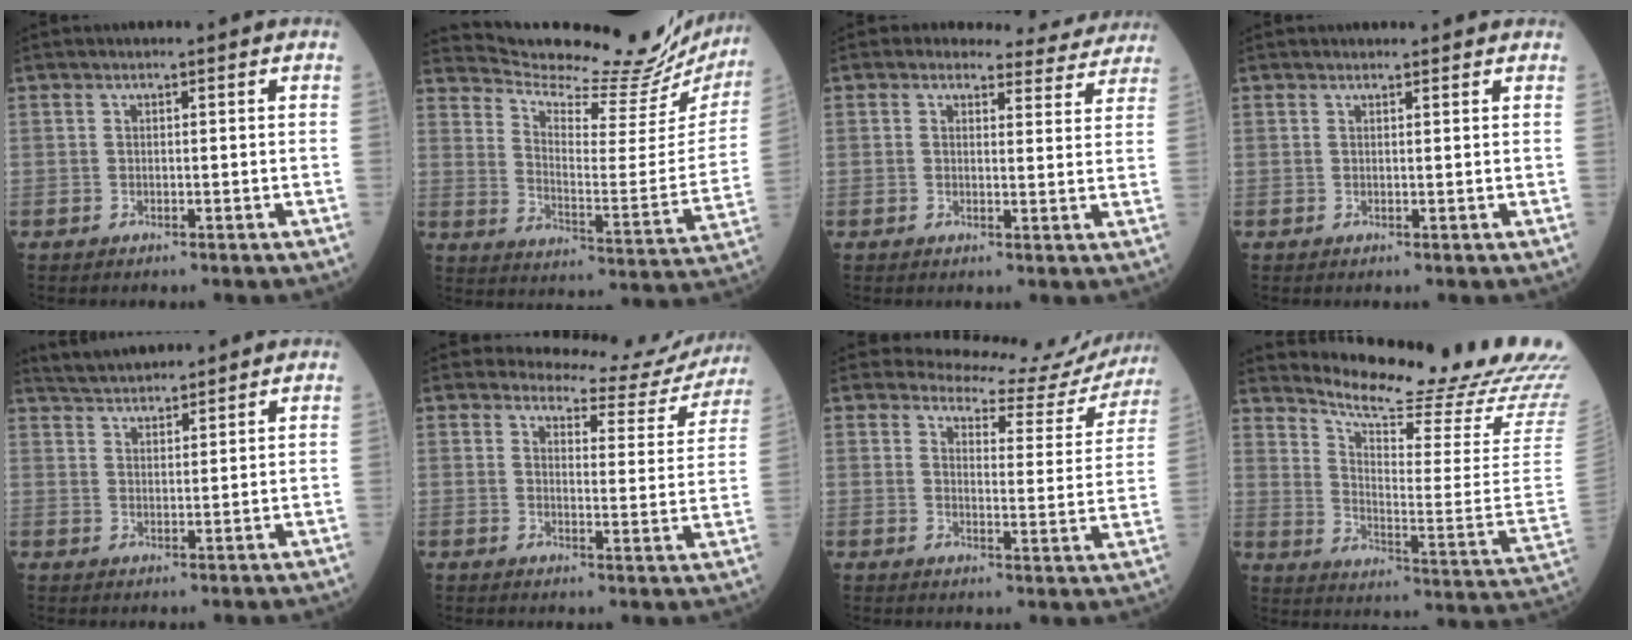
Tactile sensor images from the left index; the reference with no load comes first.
{"total": 25.3, "force": [24.3, 2.8, 6.3], "torque": [-0.102, -0.101, 0.311]}
{"total": 7.5, "force": [6.9, 2.8, -0.1], "torque": [0.030, -0.005, 0.054]}
{"total": 1.7, "force": [1.7, 0.3, 0.3], "torque": [-0.011, 0.005, 0.019]}
{"total": 4.5, "force": [4.4, 0.6, 0.5], "torque": [-0.014, 0.031, 0.077]}
{"total": 11.5, "force": [11.3, 2.1, -0.2], "torque": [0.020, -0.056, 0.111]}
{"total": 13.7, "force": [13.4, 2.9, 0.3], "torque": [0.017, -0.065, 0.133]}
{"total": 23.4, "force": [22.0, -0.1, 8.0], "torque": [-0.144, -0.122, 0.284]}